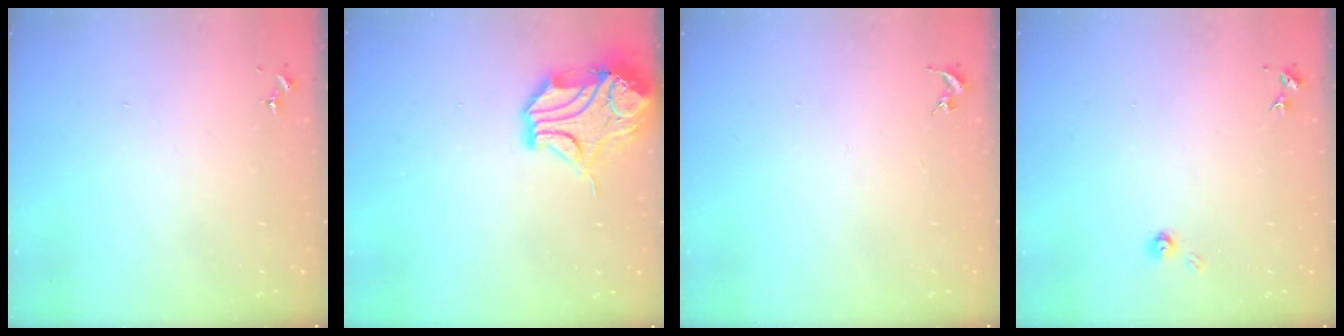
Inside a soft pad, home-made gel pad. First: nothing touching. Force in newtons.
{"total": 14.1, "press": 13.9, "slide": 2.1}
{"total": 0.0}
{"total": 3.4, "press": 3.4, "slide": 0.5}